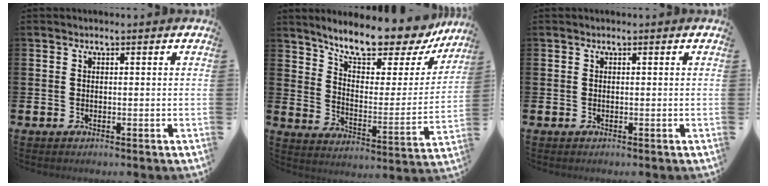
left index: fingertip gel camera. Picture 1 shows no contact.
{"total": 11.0, "force": [9.8, 2.4, 4.3], "torque": [-0.103, -0.072, 0.165]}
{"total": 0.0}